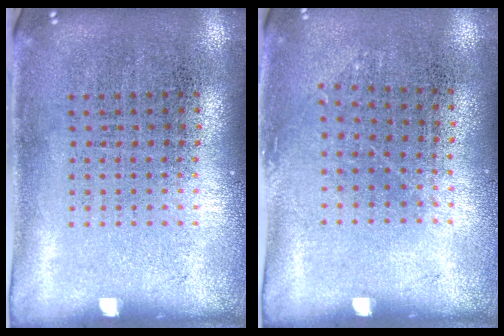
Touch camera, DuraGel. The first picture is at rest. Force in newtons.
{"total": 0.8, "press": 0.6, "slide": 0.6}